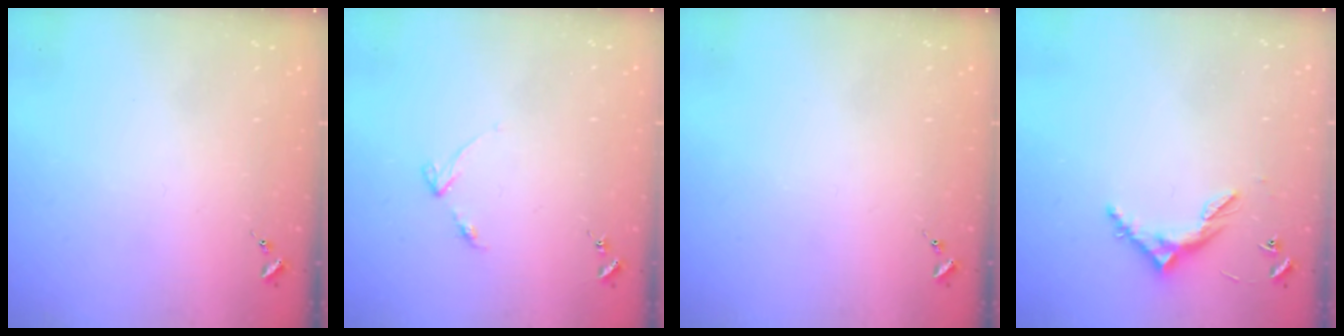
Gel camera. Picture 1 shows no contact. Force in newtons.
{"total": 3.4, "press": 3.4, "slide": 0.4}
{"total": 0.0}
{"total": 6.1, "press": 6.1, "slide": 0.4}